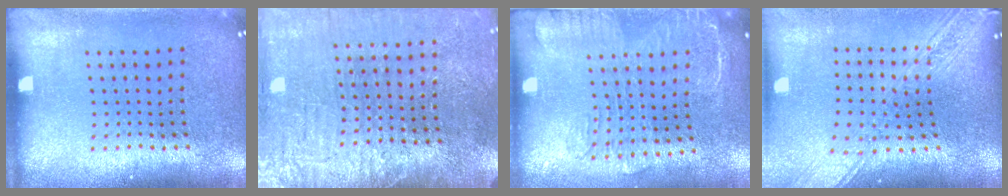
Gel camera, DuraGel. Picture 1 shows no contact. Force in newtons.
{"total": 3.7, "press": 3.4, "slide": 1.5}
{"total": 1.9, "press": 1.6, "slide": 1.0}
{"total": 2.8, "press": 2.2, "slide": 1.7}